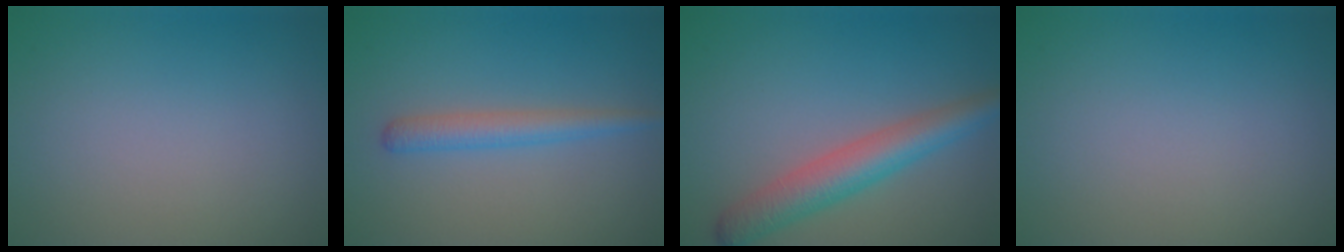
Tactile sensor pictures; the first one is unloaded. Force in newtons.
{"total": 2.6, "press": 2.6, "slide": 0.1}
{"total": 5.2, "press": 5.1, "slide": 0.2}
{"total": 0.0}